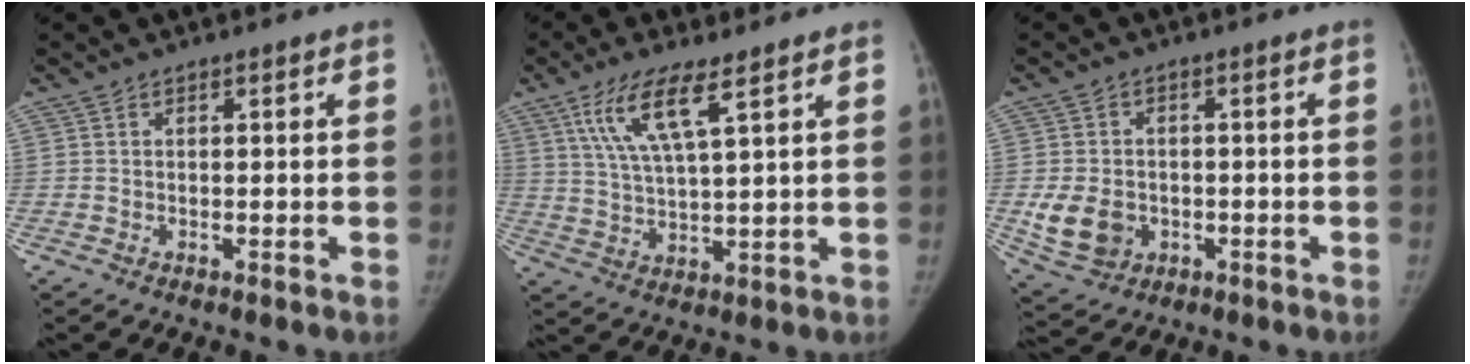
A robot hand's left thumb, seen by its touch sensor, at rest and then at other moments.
{"total": 9.7, "force": [5.2, 2.0, 7.9], "torque": [-0.166, -0.020, 0.106]}
{"total": 8.0, "force": [-1.7, 6.4, 4.4], "torque": [-0.068, -0.002, -0.018]}